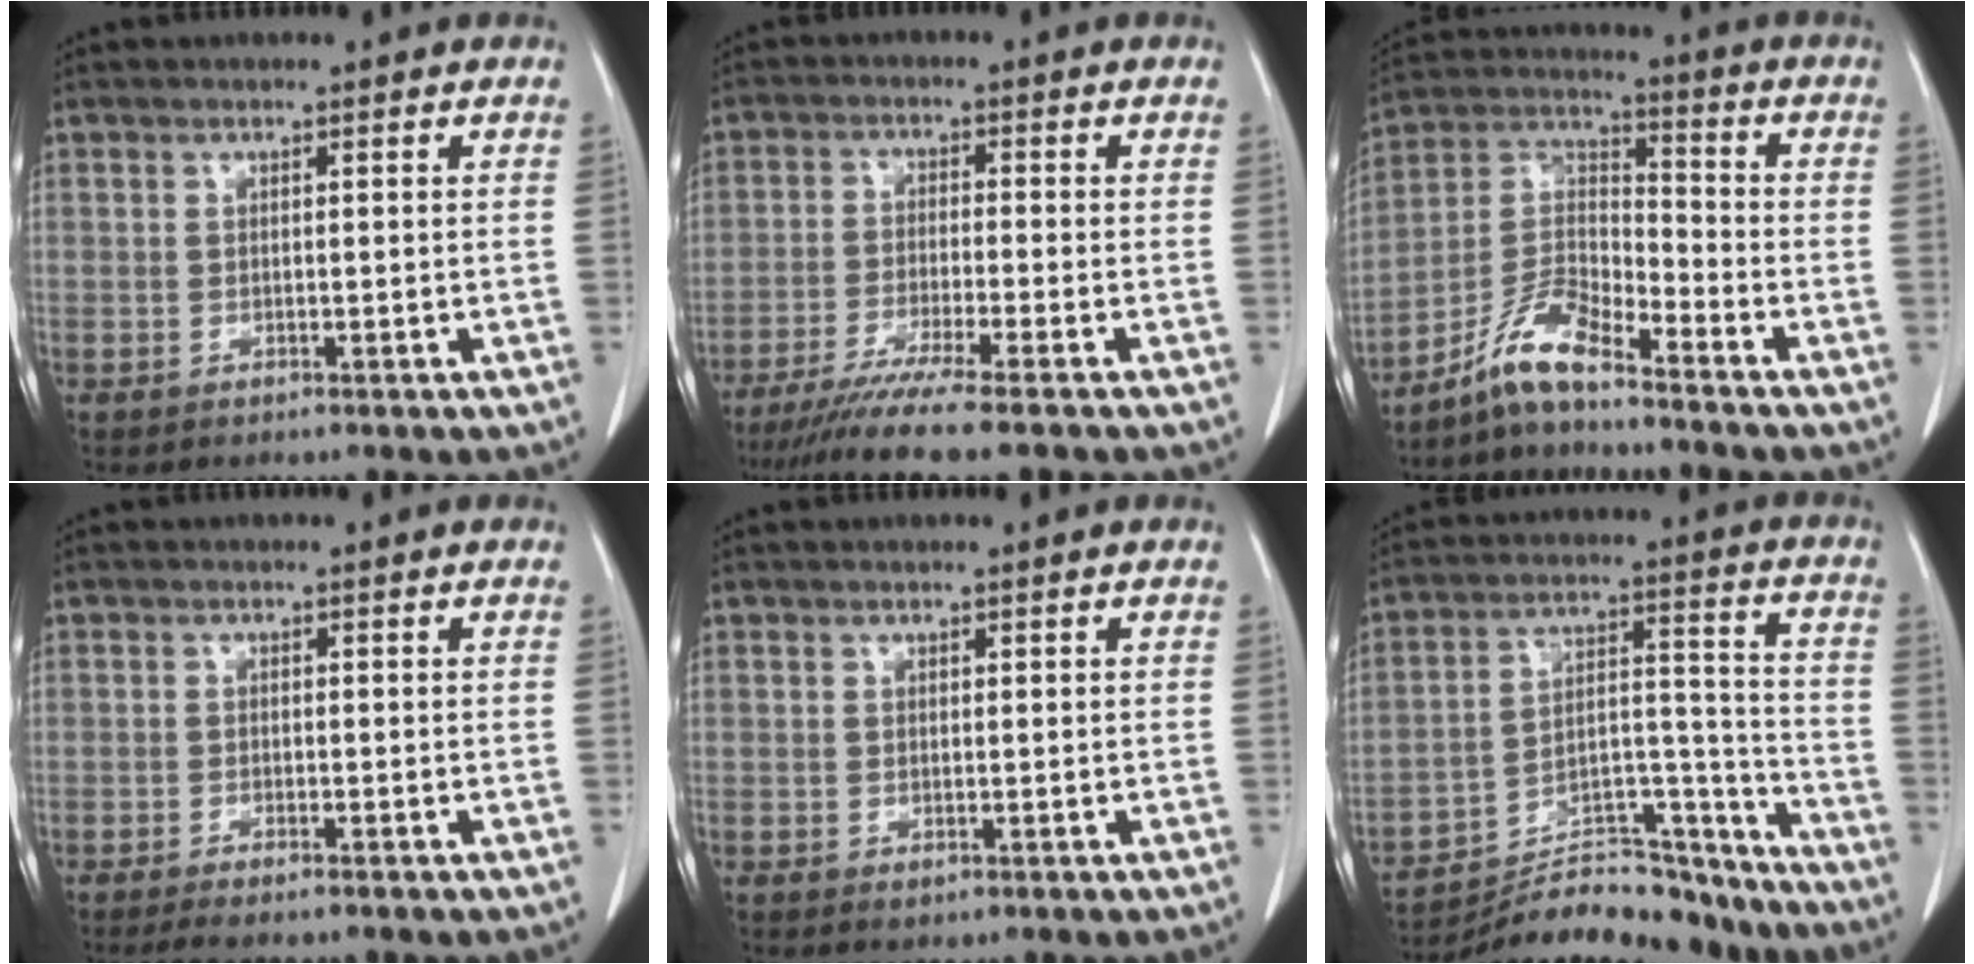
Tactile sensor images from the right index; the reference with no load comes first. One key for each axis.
{"total": 9.5, "fx": -7.7, "fy": -1.2, "fz": 5.4, "tx": -0.079, "ty": -0.031, "tz": -0.125}
{"total": 8.1, "fx": -6.8, "fy": 0.9, "fz": 4.2, "tx": -0.094, "ty": 0.013, "tz": -0.135}
{"total": 2.4, "fx": -2.0, "fy": 0.3, "fz": 1.2, "tx": -0.018, "ty": -0.005, "tz": -0.030}
{"total": 0.7, "fx": 0.0, "fy": 0.6, "fz": 0.2, "tx": 0.000, "ty": 0.001, "tz": 0.001}
{"total": 19.9, "fx": -18.8, "fy": 4.2, "fz": 5.3, "tx": -0.106, "ty": 0.033, "tz": -0.295}